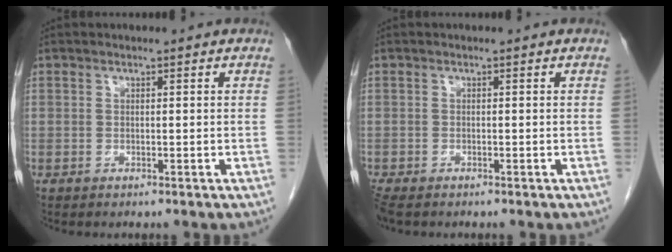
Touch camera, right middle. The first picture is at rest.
{"total": 2.9, "force": [-2.2, 1.1, 1.4], "torque": [-0.034, -0.010, -0.038]}